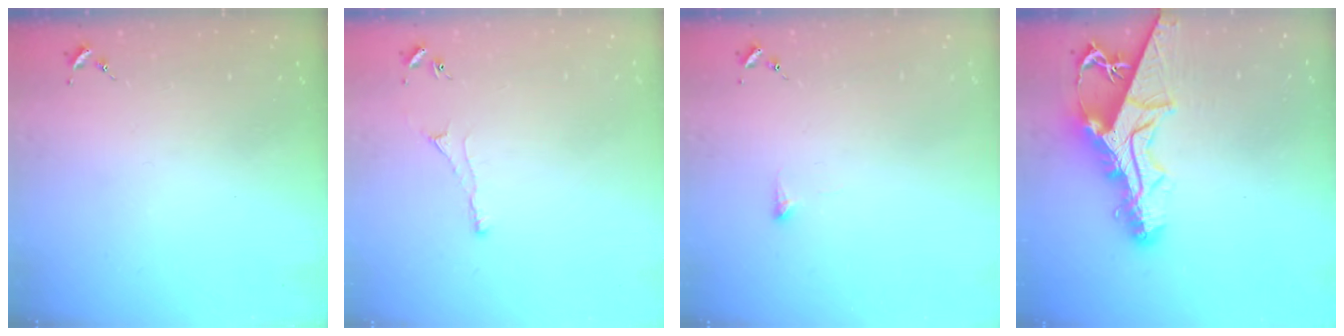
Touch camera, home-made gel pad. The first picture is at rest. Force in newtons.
{"total": 3.4, "press": 3.3, "slide": 0.7}
{"total": 4.3, "press": 4.2, "slide": 1.2}
{"total": 16.6, "press": 16.5, "slide": 1.4}